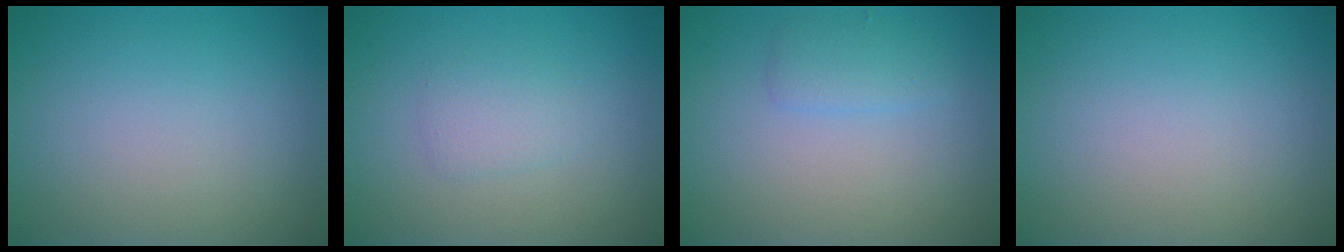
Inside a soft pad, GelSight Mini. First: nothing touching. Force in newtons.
{"total": 1.5, "press": 1.5, "slide": 0.1}
{"total": 1.6, "press": 1.6, "slide": 0.0}
{"total": 0.0}